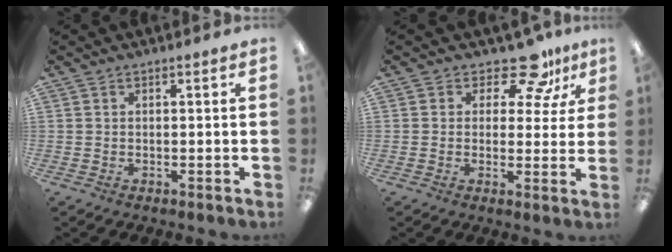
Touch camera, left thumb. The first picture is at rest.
{"total": 10.3, "force": [7.7, 4.7, 5.0], "torque": [-0.070, -0.052, 0.137]}